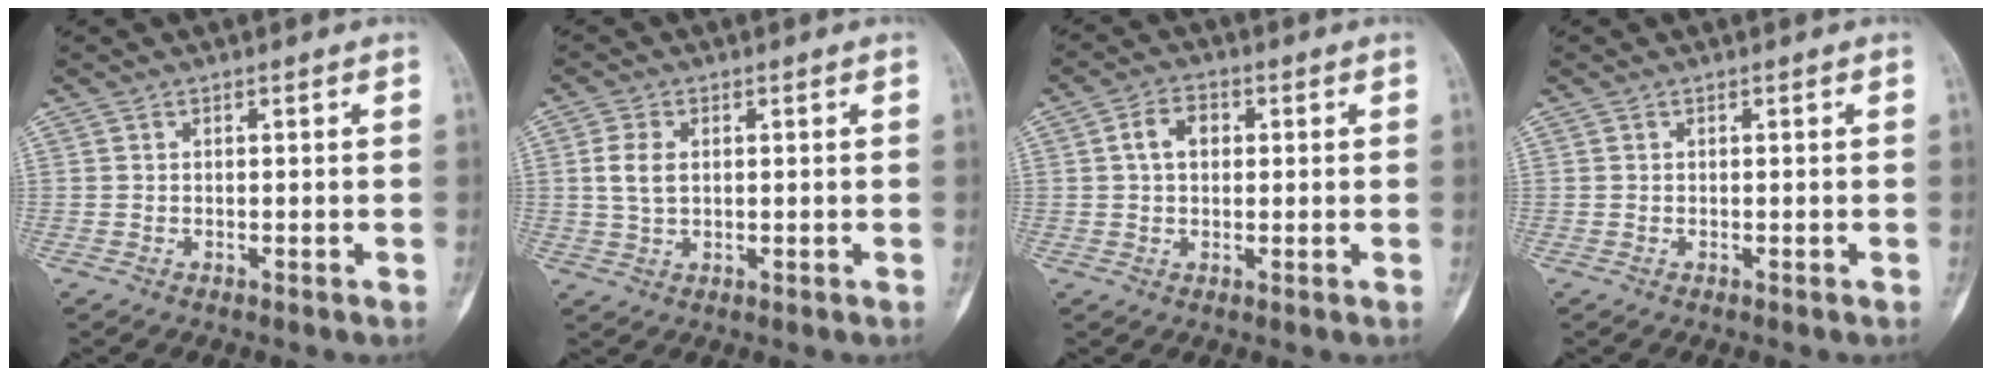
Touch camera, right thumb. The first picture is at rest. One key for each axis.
{"total": 4.4, "fx": 0.7, "fy": 2.8, "fz": 3.4, "tx": -0.070, "ty": 0.002, "tz": 0.015}
{"total": 5.0, "fx": 0.9, "fy": 3.5, "fz": 3.4, "tx": -0.054, "ty": 0.012, "tz": 0.012}
{"total": 0.0}